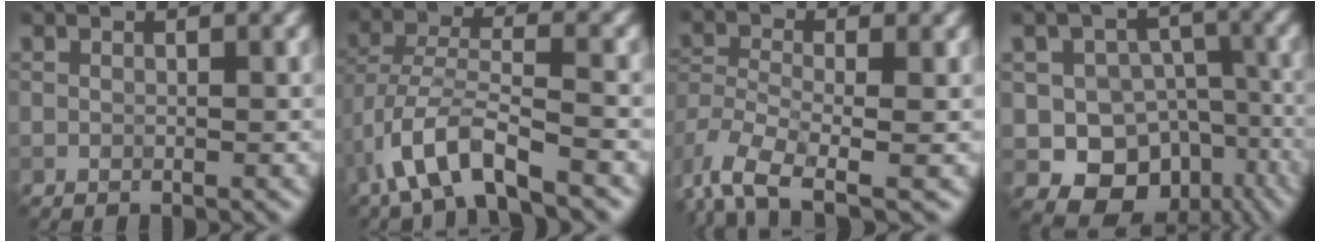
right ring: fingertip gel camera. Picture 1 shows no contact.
{"total": 5.8, "force": [-3.6, 1.7, 4.2], "torque": [-0.083, 0.004, -0.075]}
{"total": 5.9, "force": [-3.6, 2.8, 3.7], "torque": [-0.081, -0.013, -0.080]}
{"total": 10.5, "force": [-4.2, 8.7, 4.1], "torque": [-0.049, -0.003, -0.073]}